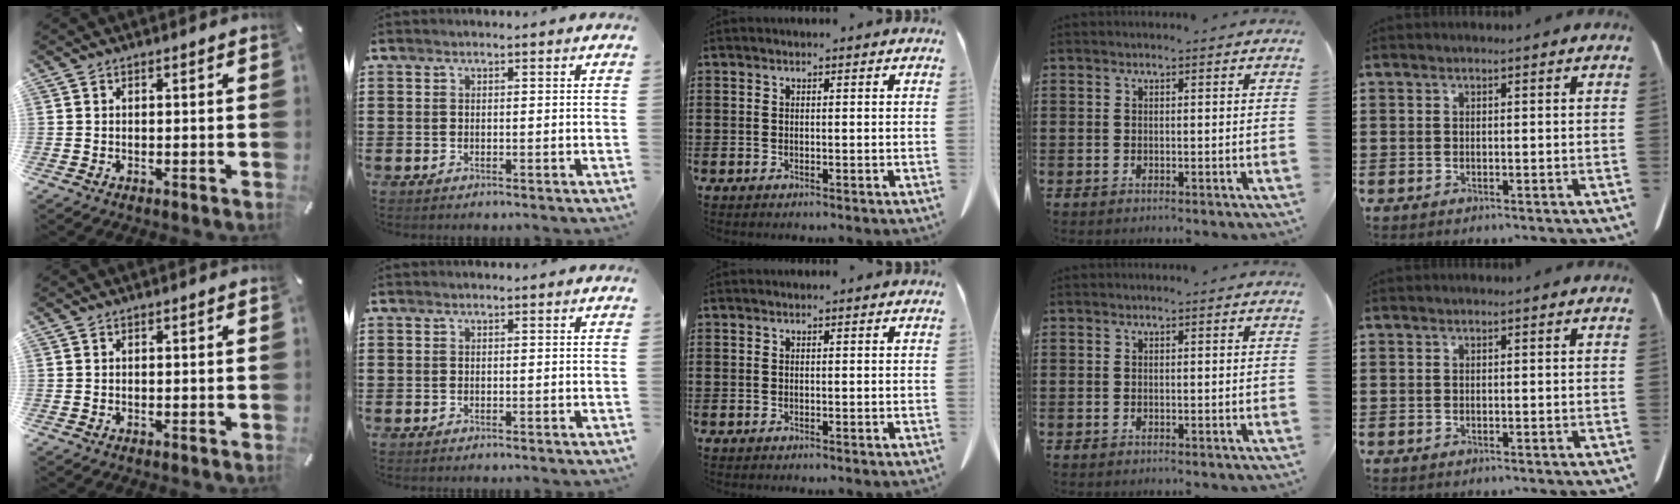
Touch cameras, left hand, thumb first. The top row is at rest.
{}